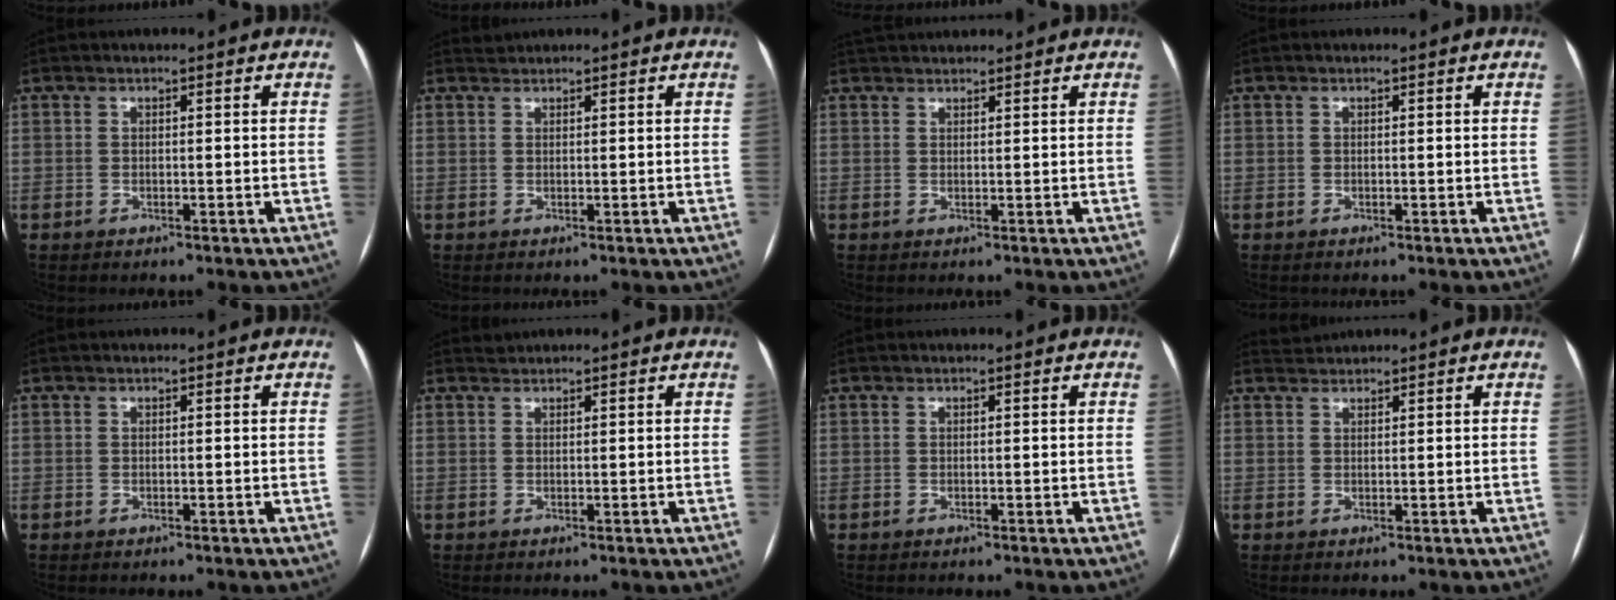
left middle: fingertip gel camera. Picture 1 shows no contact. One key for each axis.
{"total": 0.8, "fx": 0.7, "fy": -0.2, "fz": -0.3, "tx": -0.004, "ty": 0.008, "tz": 0.018}
{"total": 3.9, "fx": 3.8, "fy": 0.5, "fz": 0.9, "tx": -0.013, "ty": 0.035, "tz": 0.064}
{"total": 0.0}
{"total": 0.0}
{"total": 0.7, "fx": 0.6, "fy": -0.1, "fz": -0.3, "tx": -0.003, "ty": 0.006, "tz": 0.014}
{"total": 0.0}
{"total": 1.5, "fx": 1.4, "fy": -0.2, "fz": -0.5, "tx": -0.003, "ty": 0.011, "tz": 0.034}